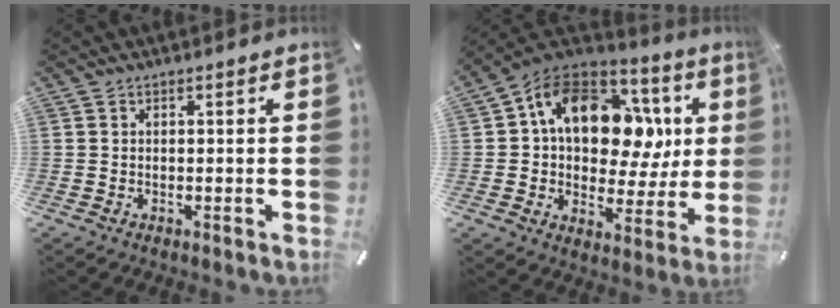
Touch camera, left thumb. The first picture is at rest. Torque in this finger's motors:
{"motor_torque": [2.47, 2.54, 1.87, -0.89, 0.34]}